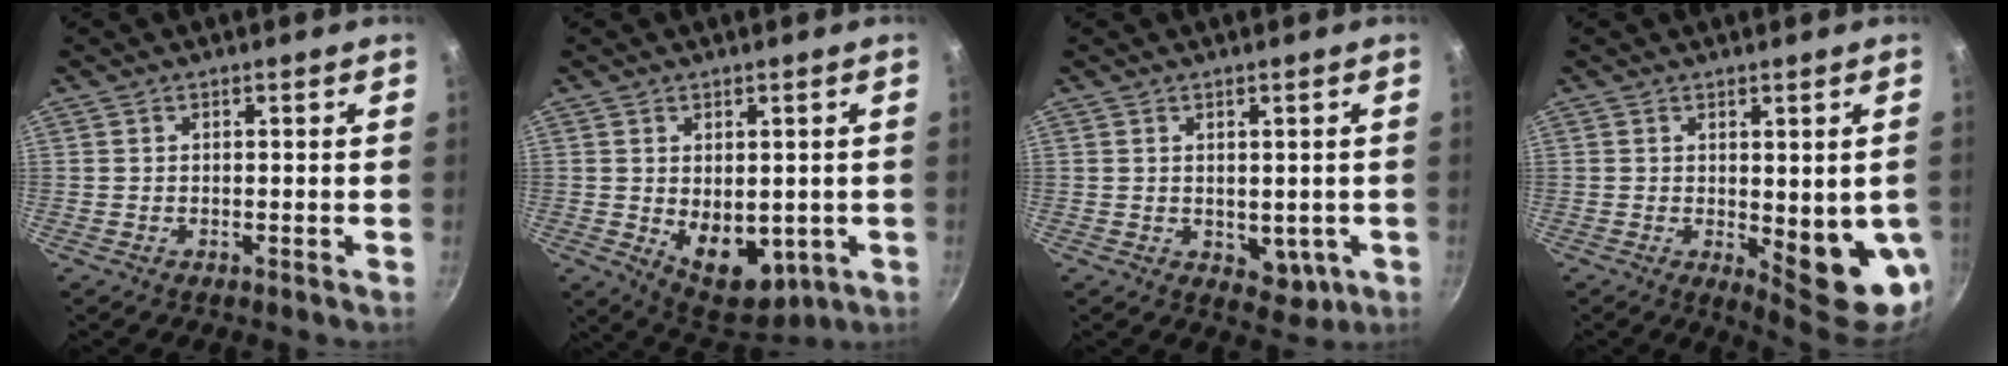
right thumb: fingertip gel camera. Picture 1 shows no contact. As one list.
[{"total": 10.7, "force": [-1.2, 6.9, 8.1], "torque": [-0.091, -0.020, 0.004]}, {"total": 5.3, "force": [-0.5, 3.6, 3.8], "torque": [-0.028, -0.007, 0.003]}, {"total": 11.5, "force": [-0.7, 4.0, 10.7], "torque": [-0.107, -0.021, 0.002]}]